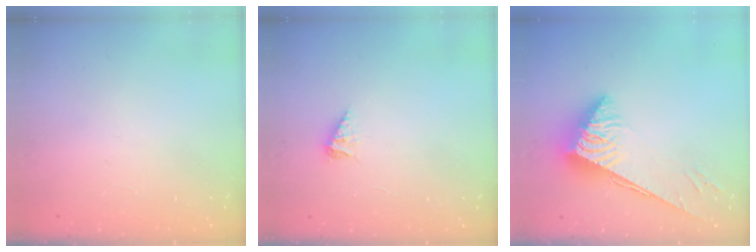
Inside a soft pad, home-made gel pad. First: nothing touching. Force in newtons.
{"total": 3.7, "press": 3.7, "slide": 0.3}
{"total": 6.8, "press": 6.8, "slide": 0.4}